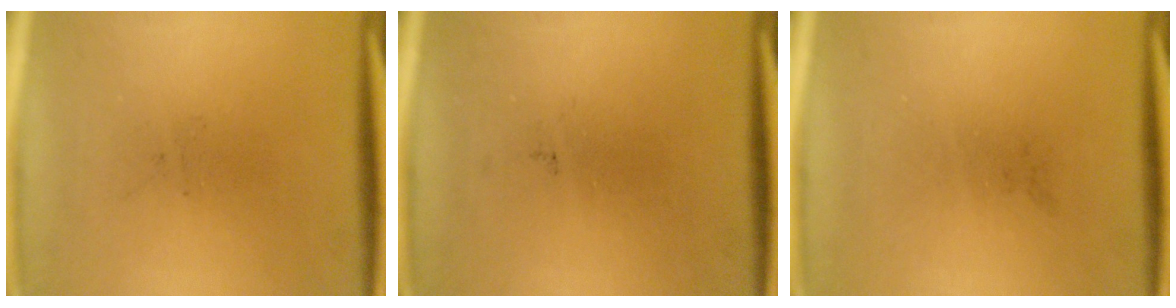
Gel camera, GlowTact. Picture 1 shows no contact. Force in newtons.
{"total": 0.0}
{"total": 0.0}